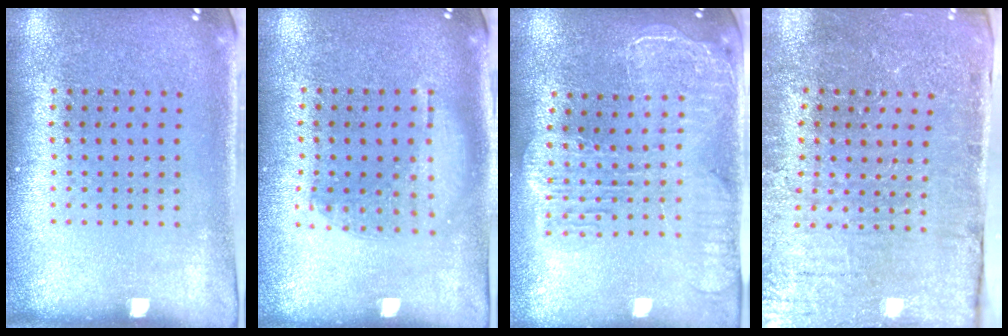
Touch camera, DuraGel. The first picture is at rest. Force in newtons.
{"total": 1.2, "press": 1.1, "slide": 0.4}
{"total": 2.3, "press": 2.0, "slide": 1.1}
{"total": 3.9, "press": 3.9, "slide": 0.4}